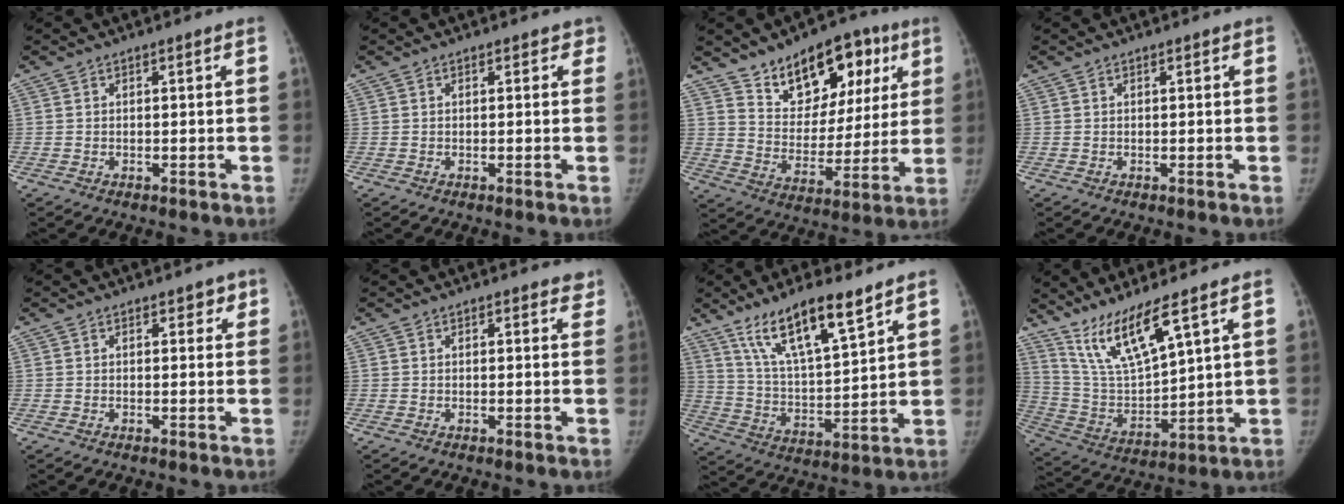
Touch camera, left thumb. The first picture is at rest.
{"total": 1.3, "force": [0.8, 0.9, 0.6], "torque": [0.015, 0.000, 0.001]}
{"total": 17.8, "force": [10.0, 10.6, 10.2], "torque": [-0.089, -0.038, 0.161]}
{"total": 0.0}
{"total": 2.0, "force": [1.2, 1.2, 1.0], "torque": [0.010, -0.003, 0.010]}
{"total": 2.3, "force": [1.9, 1.1, 0.6], "torque": [0.022, -0.005, 0.011]}
{"total": 15.8, "force": [10.6, 3.9, 11.1], "torque": [-0.180, -0.052, 0.203]}
{"total": 12.9, "force": [9.0, 2.0, 9.0], "torque": [-0.165, -0.056, 0.196]}